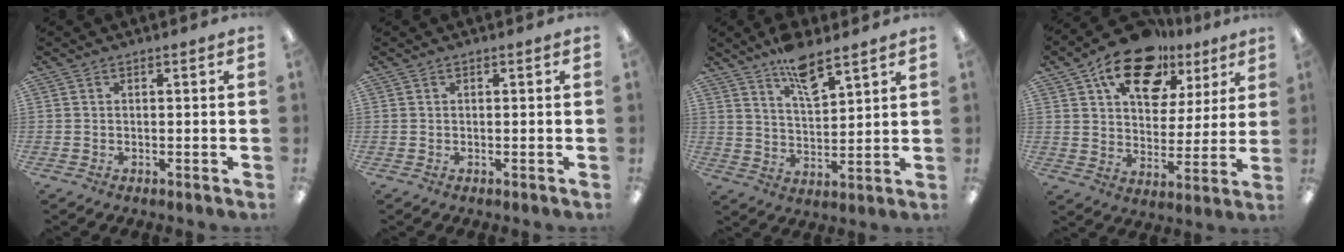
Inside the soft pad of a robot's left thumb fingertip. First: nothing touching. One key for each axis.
{"total": 0.0}
{"total": 9.5, "fx": 7.2, "fy": 3.0, "fz": 5.4, "tx": -0.092, "ty": -0.039, "tz": 0.126}
{"total": 17.5, "fx": 11.4, "fy": 9.9, "fz": 8.8, "tx": -0.140, "ty": -0.057, "tz": 0.201}